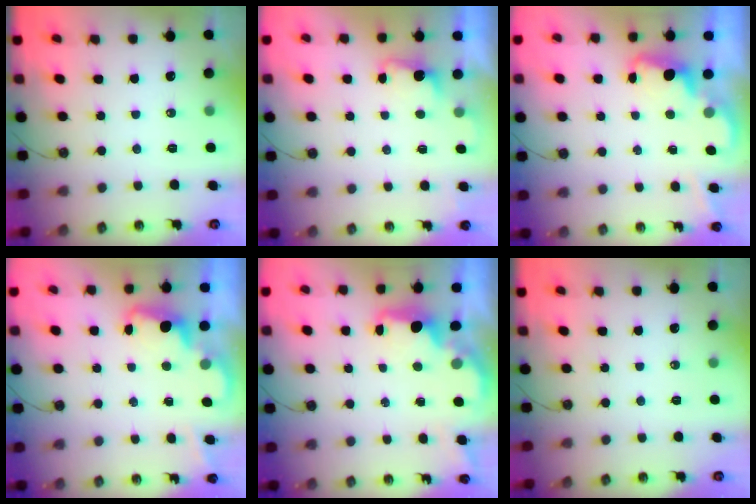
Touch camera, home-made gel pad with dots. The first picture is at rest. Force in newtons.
{"total": 1.9, "press": 1.6, "slide": 0.9}
{"total": 2.0, "press": 1.9, "slide": 0.5}
{"total": 2.4, "press": 2.3, "slide": 0.5}
{"total": 2.2, "press": 2.1, "slide": 0.8}
{"total": 0.0}